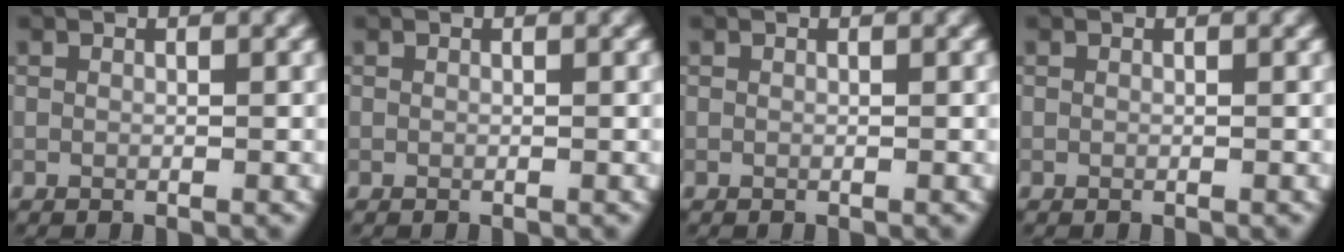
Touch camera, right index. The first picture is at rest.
{"total": 0.0}
{"total": 0.0}
{"total": 0.0}